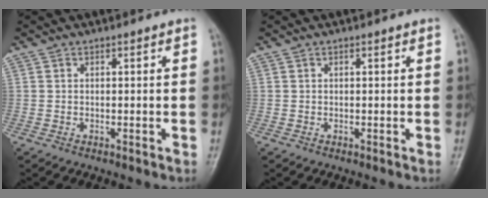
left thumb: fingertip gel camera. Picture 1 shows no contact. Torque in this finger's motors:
{"motor_torque": [0.00, 0.00, -0.04, 0.02, 0.00]}